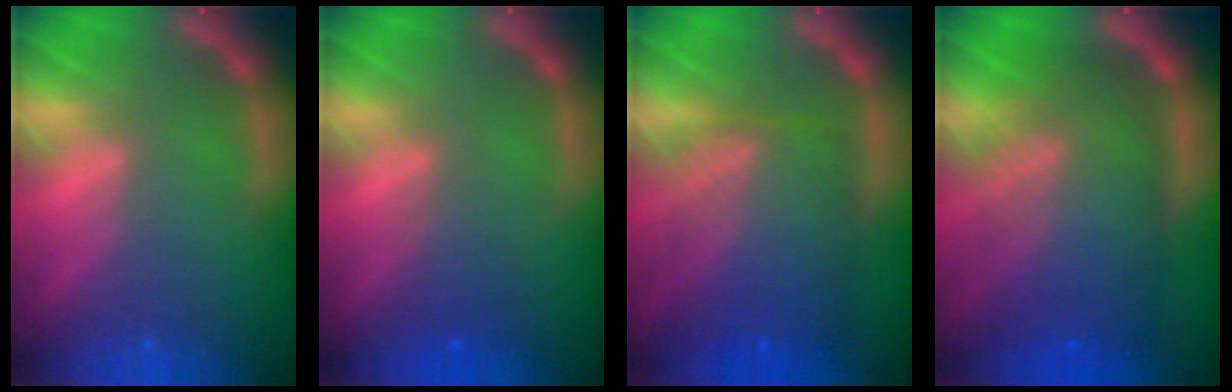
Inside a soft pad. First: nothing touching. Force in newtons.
{"total": 1.9}
{"total": 8.6}
{"total": 10.0}